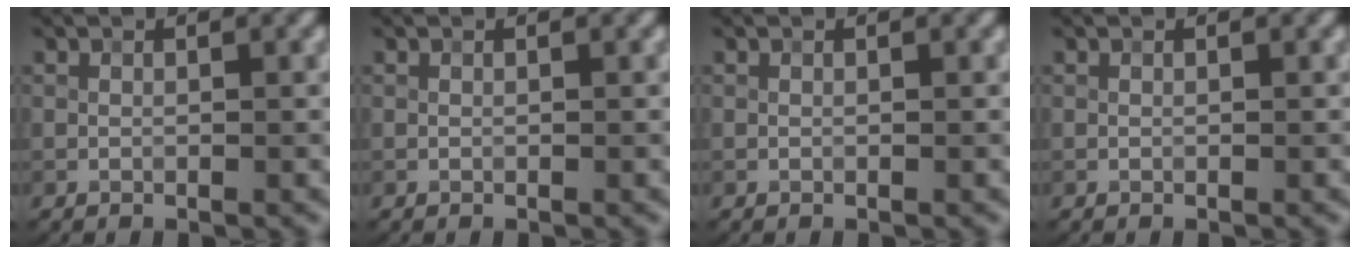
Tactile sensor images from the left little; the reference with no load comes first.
{"total": 0.0}
{"total": 0.0}
{"total": 0.0}